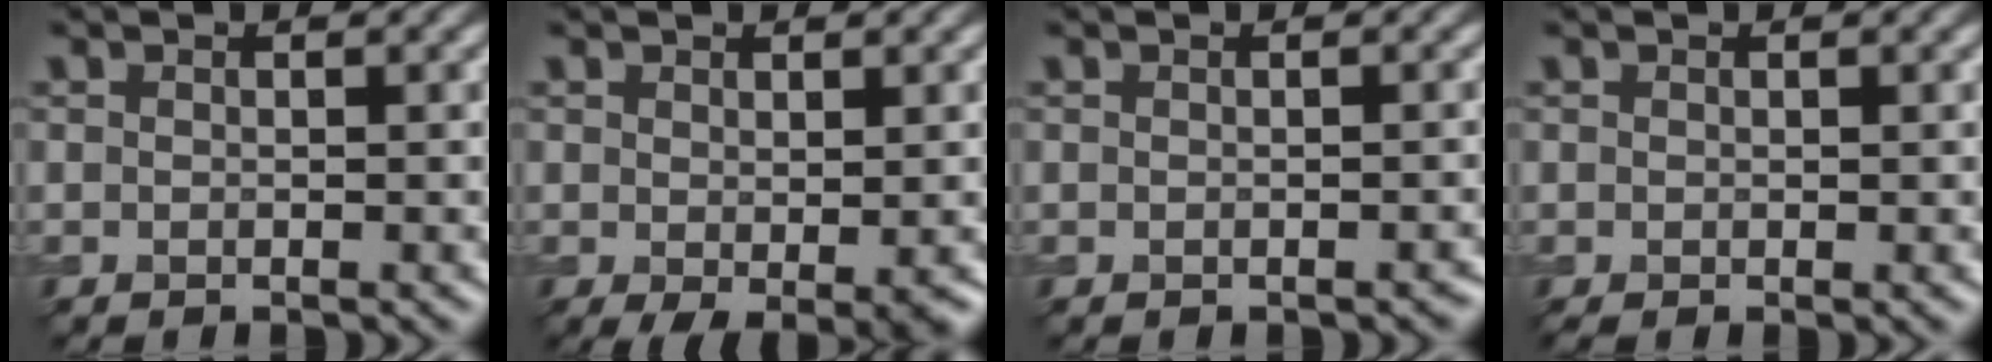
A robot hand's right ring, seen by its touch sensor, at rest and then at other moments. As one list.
[{"total": 2.2, "force": [-0.3, 0.7, 2.0], "torque": [-0.034, -0.007, 0.000]}, {"total": 0.6, "force": [-0.5, 0.1, 0.3], "torque": [-0.004, -0.002, -0.004]}, {"total": 0.5, "force": [-0.1, 0.1, 0.5], "torque": [-0.008, -0.004, -0.002]}]